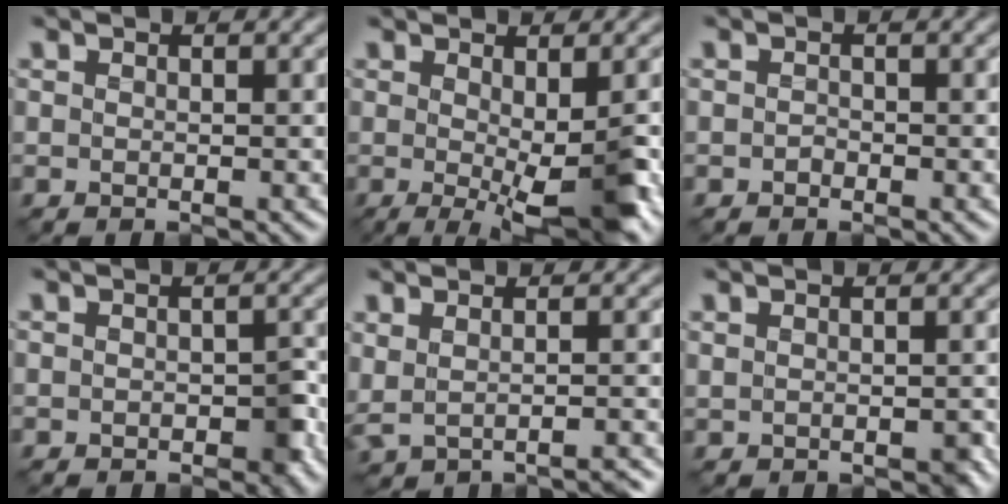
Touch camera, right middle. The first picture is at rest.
{"total": 5.7, "force": [-1.0, 1.2, 5.5], "torque": [-0.092, -0.008, -0.018]}
{"total": 0.8, "force": [-0.6, 0.5, 0.2], "torque": [-0.002, 0.000, -0.018]}
{"total": 3.1, "force": [-1.3, 1.7, 2.2], "torque": [-0.031, -0.007, -0.022]}
{"total": 2.0, "force": [-0.7, 1.0, 1.6], "torque": [-0.019, -0.005, 0.000]}
{"total": 2.0, "force": [-0.6, 1.3, 1.4], "torque": [-0.022, -0.007, -0.005]}